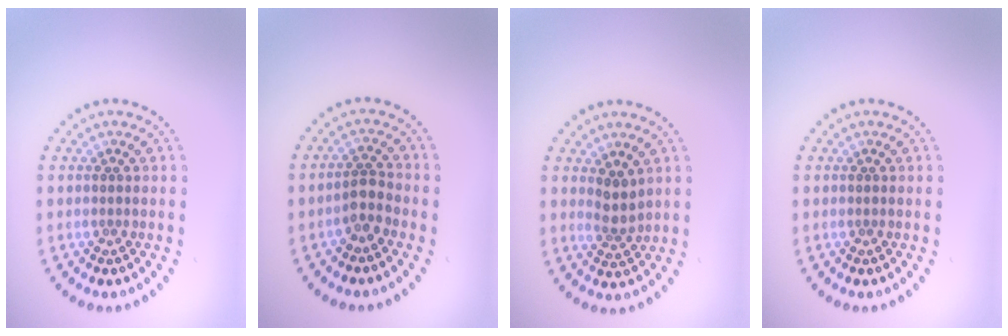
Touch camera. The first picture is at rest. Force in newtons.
{"total": 1.9, "press": 1.7, "slide": 1.0}
{"total": 1.9, "press": 1.5, "slide": 1.1}
{"total": 0.0}